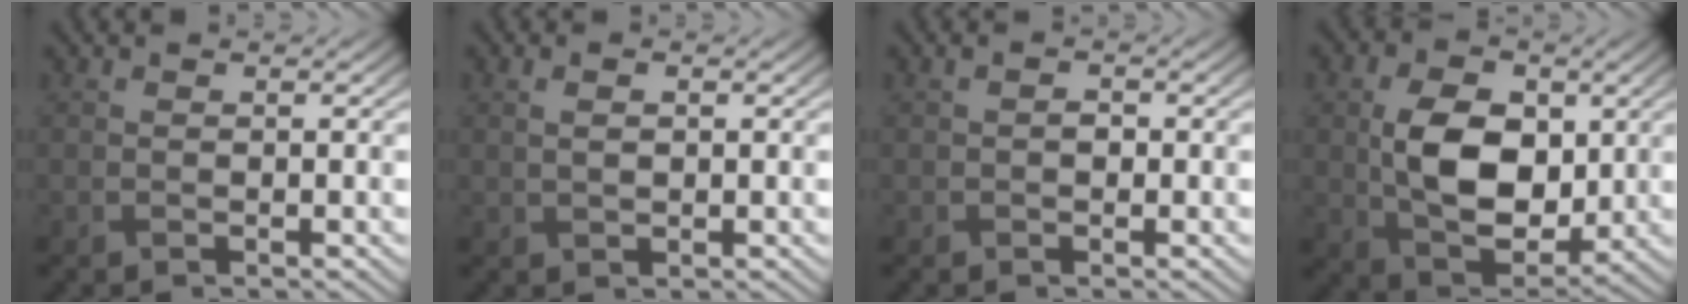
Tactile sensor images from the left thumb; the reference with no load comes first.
{"total": 1.6, "force": [0.5, 0.9, 1.3], "torque": [-0.025, -0.003, 0.012]}
{"total": 1.0, "force": [-0.1, 0.7, 0.7], "torque": [-0.013, -0.001, -0.004]}
{"total": 10.4, "force": [0.9, 6.8, 7.8], "torque": [-0.164, -0.010, 0.020]}